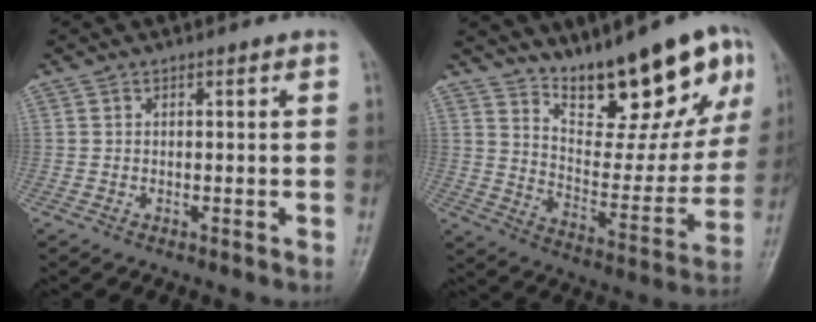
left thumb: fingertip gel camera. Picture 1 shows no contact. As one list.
[{"total": 20.0, "force": [13.5, 6.5, 13.3], "torque": [-0.137, -0.084, 0.216]}]